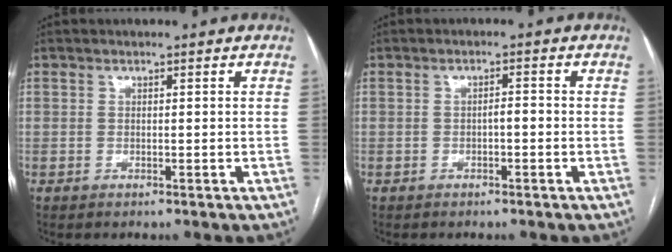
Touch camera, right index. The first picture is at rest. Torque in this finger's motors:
{"motor_torque": [0.45, 0.01, 0.26, 0.05]}